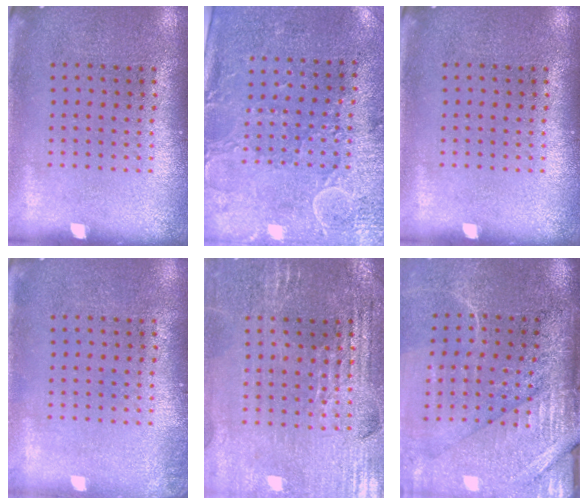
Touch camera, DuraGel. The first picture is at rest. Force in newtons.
{"total": 2.9, "press": 2.4, "slide": 1.7}
{"total": 0.0}
{"total": 0.6, "press": 0.6, "slide": 0.2}
{"total": 2.7, "press": 2.7, "slide": 0.5}
{"total": 4.2, "press": 3.6, "slide": 2.2}